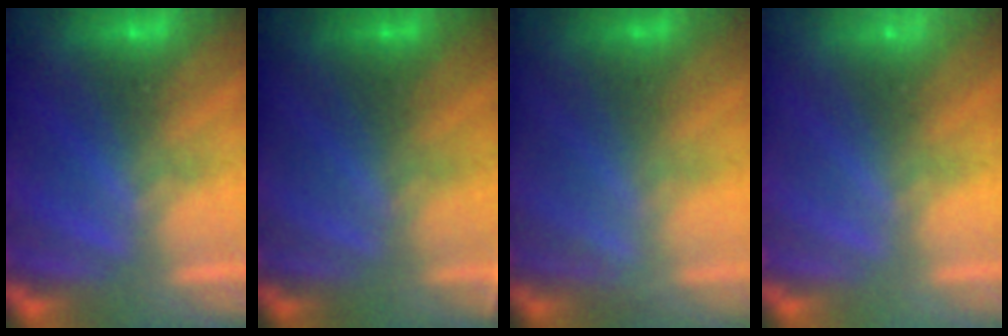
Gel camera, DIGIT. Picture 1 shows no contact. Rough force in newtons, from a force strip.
{"total": 2.5}
{"total": 2.4}
{"total": 2.3}